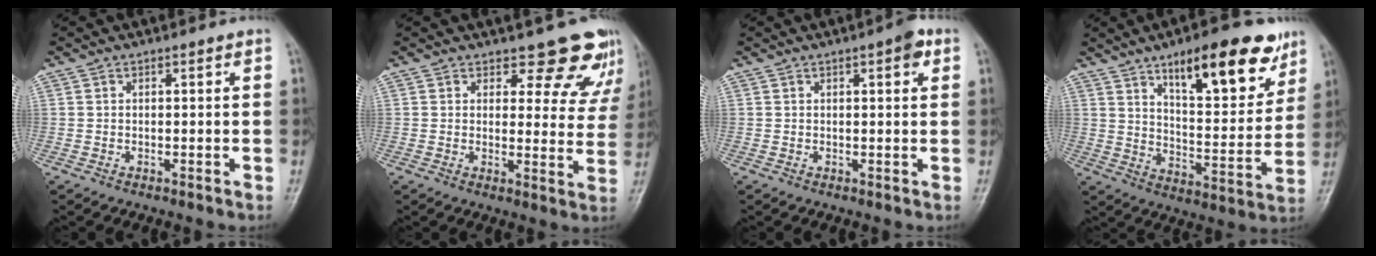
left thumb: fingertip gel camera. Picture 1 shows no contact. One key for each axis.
{"total": 10.1, "fx": 8.6, "fy": 4.4, "fz": 2.8, "tx": 0.014, "ty": -0.060, "tz": 0.081}
{"total": 3.1, "fx": 1.4, "fy": 0.9, "fz": 2.6, "tx": -0.030, "ty": 0.000, "tz": 0.014}
{"total": 19.2, "fx": 11.5, "fy": 6.9, "fz": 13.8, "tx": -0.154, "ty": -0.058, "tz": 0.179}